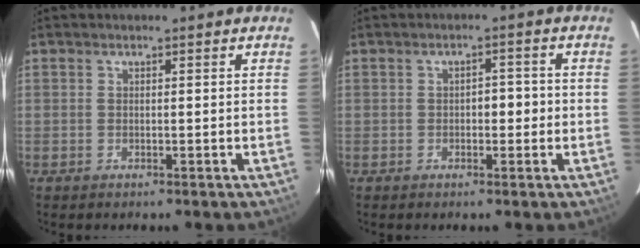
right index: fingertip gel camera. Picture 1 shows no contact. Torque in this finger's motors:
{"motor_torque": [0.33, -0.06, 0.04, 0.03]}